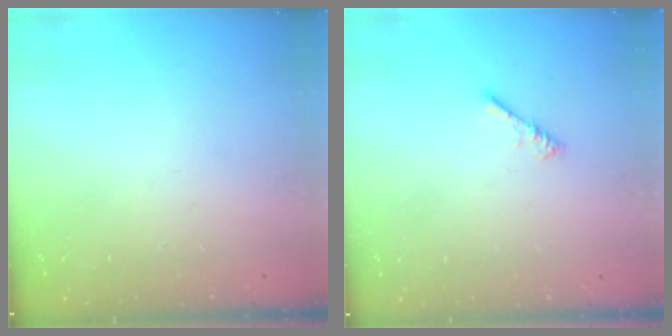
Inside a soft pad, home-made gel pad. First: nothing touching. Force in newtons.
{"total": 0.8, "press": 0.8, "slide": 0.3}